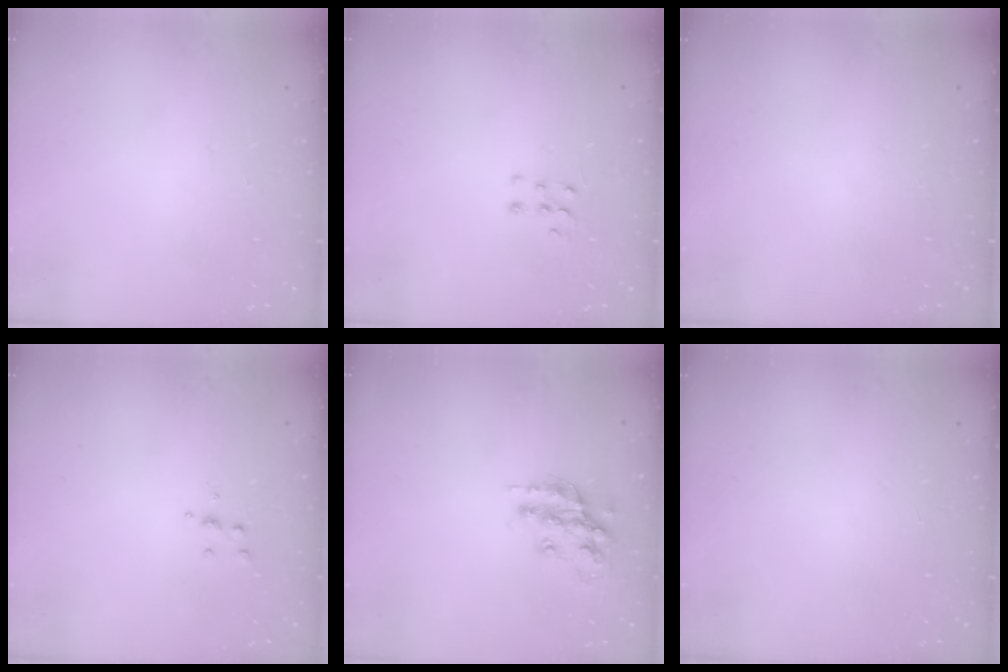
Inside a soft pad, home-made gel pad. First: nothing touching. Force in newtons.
{"total": 3.3, "press": 3.3, "slide": 0.5}
{"total": 0.0}
{"total": 5.0, "press": 4.9, "slide": 0.8}
{"total": 15.0, "press": 15.0, "slide": 1.2}
{"total": 0.0}